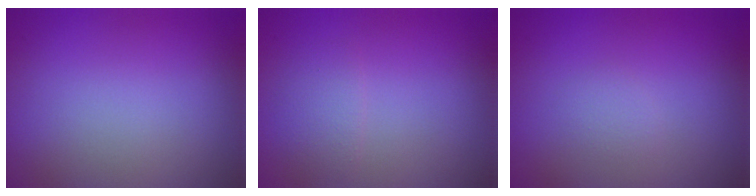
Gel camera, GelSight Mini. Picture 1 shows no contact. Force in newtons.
{"total": 1.5, "press": 1.5, "slide": 0.1}
{"total": 0.8, "press": 0.8, "slide": 0.1}